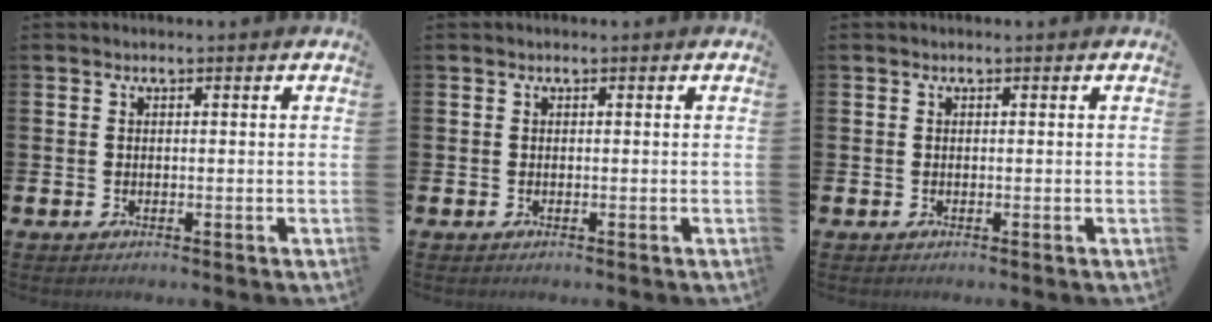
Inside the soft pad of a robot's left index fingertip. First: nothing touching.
{"total": 0.0}
{"total": 0.0}